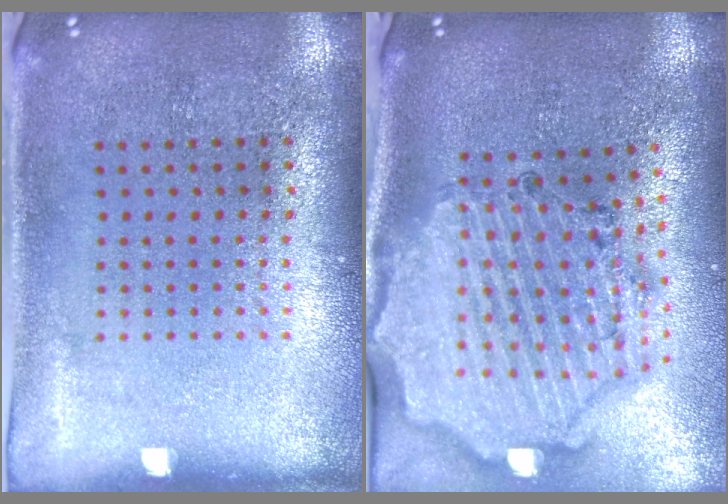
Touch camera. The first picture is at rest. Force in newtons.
{"total": 2.9, "press": 2.6, "slide": 1.2}